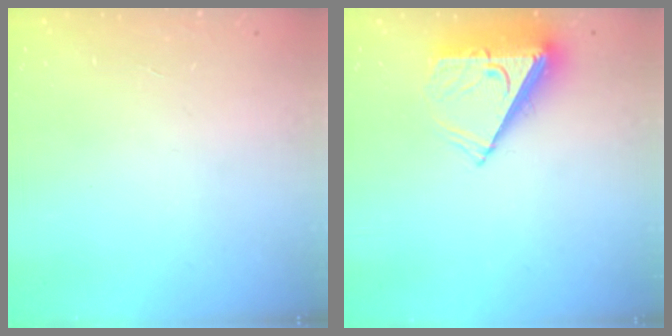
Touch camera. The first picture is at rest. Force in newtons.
{"total": 8.8, "press": 8.8, "slide": 0.5}